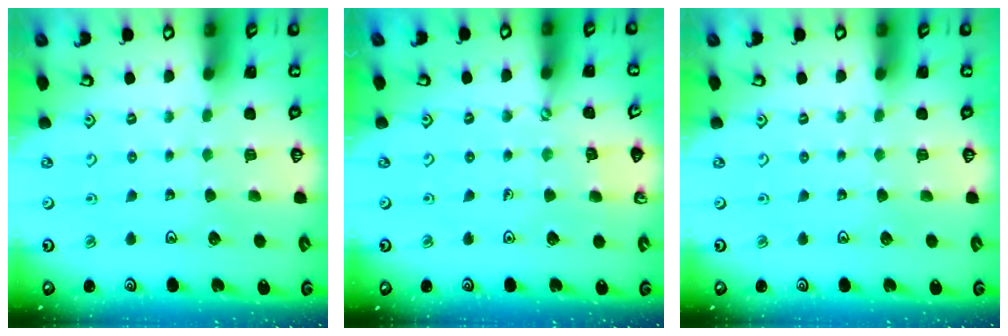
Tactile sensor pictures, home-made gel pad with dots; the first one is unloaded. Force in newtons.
{"total": 2.3, "press": 2.2, "slide": 0.3}
{"total": 0.0}